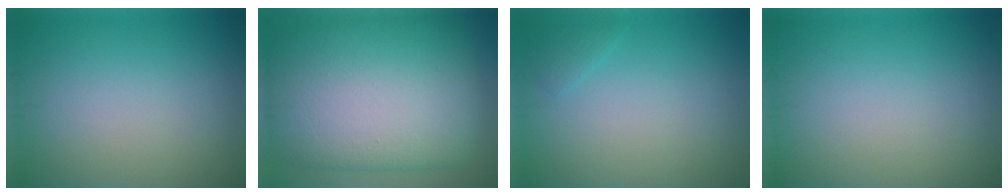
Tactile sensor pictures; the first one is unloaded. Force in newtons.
{"total": 15.5, "press": 15.5, "slide": 0.3}
{"total": 0.9, "press": 0.9, "slide": 0.1}
{"total": 0.0}